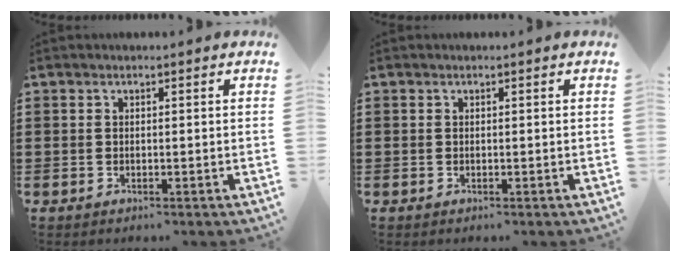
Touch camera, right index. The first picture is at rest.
{"total": 0.0}